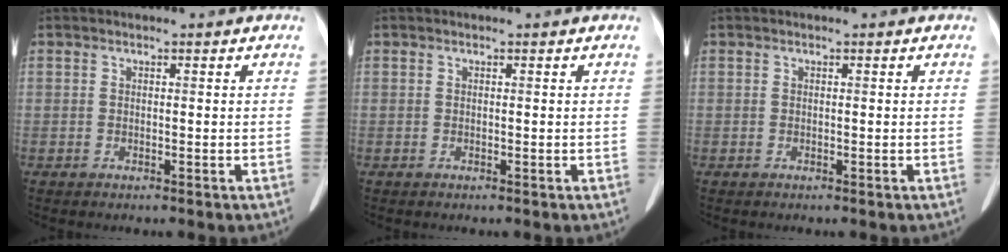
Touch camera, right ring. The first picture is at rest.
{"total": 0.0}
{"total": 0.0}